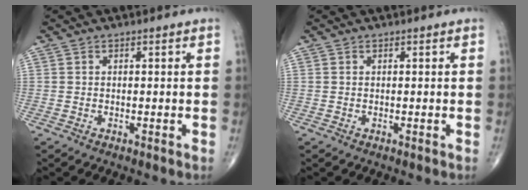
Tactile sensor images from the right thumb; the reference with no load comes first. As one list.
[{"total": 0.0}]